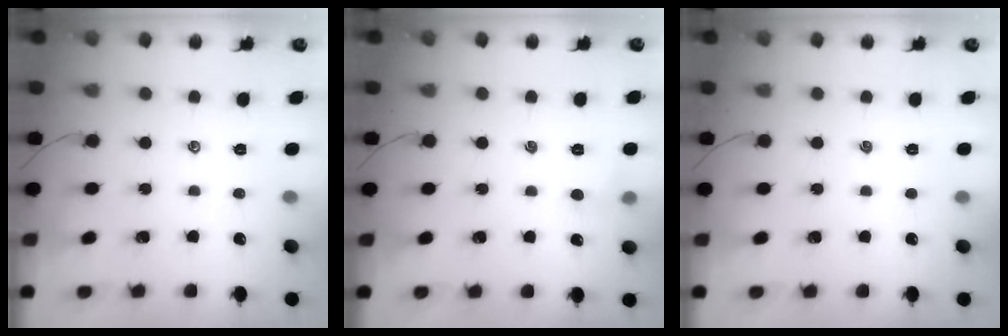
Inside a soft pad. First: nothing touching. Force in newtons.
{"total": 4.5, "press": 4.2, "slide": 1.4}
{"total": 0.0}